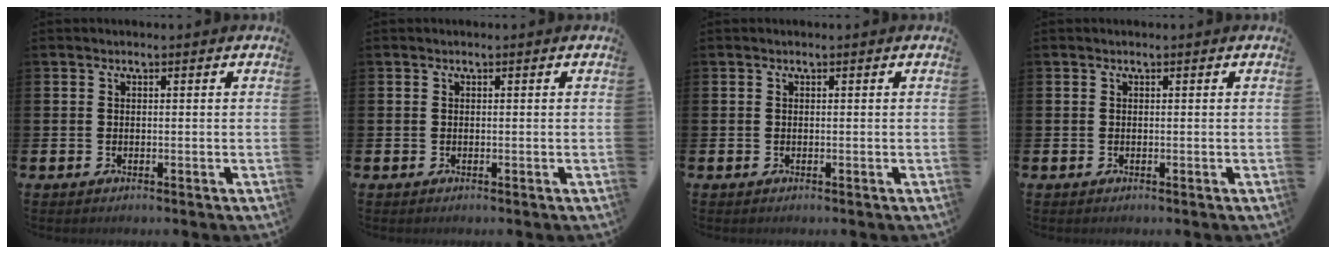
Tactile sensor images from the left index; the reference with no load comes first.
{"total": 0.0}
{"total": 0.0}
{"total": 0.0}